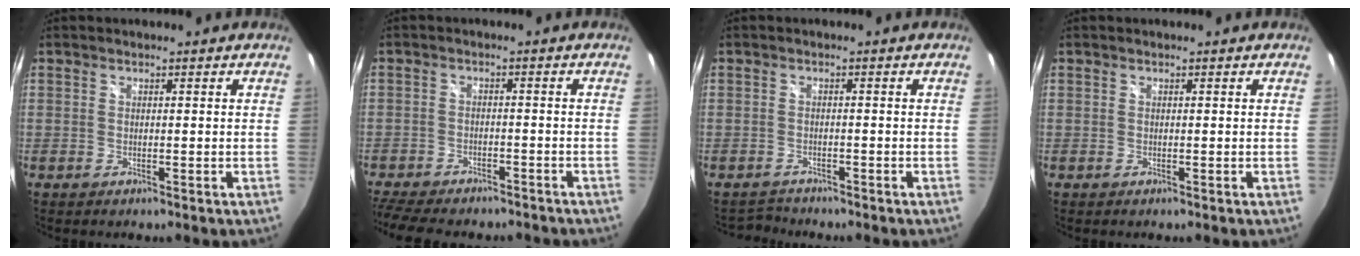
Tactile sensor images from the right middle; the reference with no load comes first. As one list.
[{"total": 11.8, "force": [-9.9, 4.5, 4.5], "torque": [-0.123, -0.007, -0.156]}, {"total": 2.4, "force": [-2.3, 0.7, -0.3], "torque": [-0.002, 0.000, -0.044]}, {"total": 0.0}]